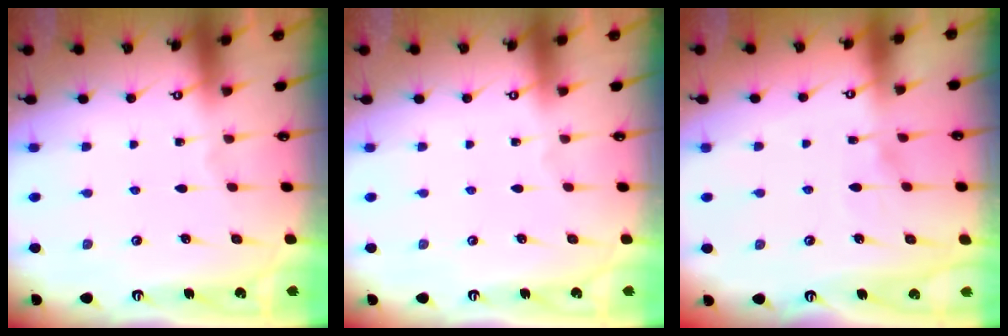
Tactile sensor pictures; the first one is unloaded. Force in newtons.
{"total": 0.0}
{"total": 6.2, "press": 6.2, "slide": 0.7}